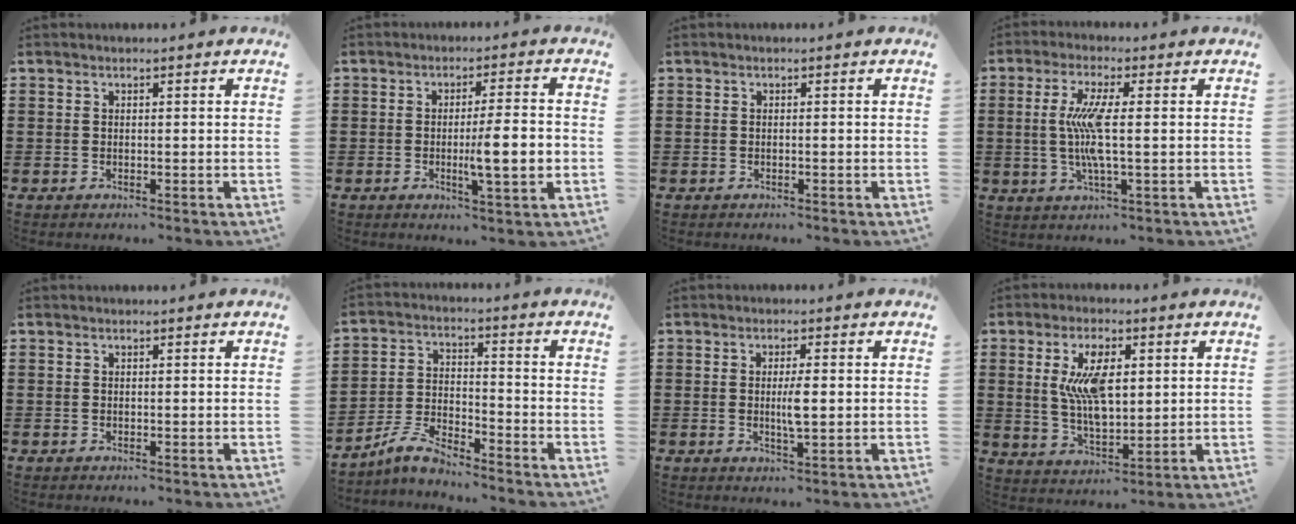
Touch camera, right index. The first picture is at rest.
{"total": 7.4, "force": [-1.1, 0.8, 7.2], "torque": [-0.111, -0.007, -0.020]}
{"total": 0.0}
{"total": 7.2, "force": [0.1, 0.8, 7.2], "torque": [-0.158, -0.015, -0.011]}
{"total": 0.0}
{"total": 6.0, "force": [-5.5, 0.8, 2.4], "torque": [-0.067, -0.002, -0.111]}
{"total": 3.8, "force": [-0.1, 0.7, 3.7], "torque": [-0.067, -0.003, -0.002]}
{"total": 9.3, "force": [2.0, 4.2, 8.0], "torque": [-0.160, 0.008, 0.032]}